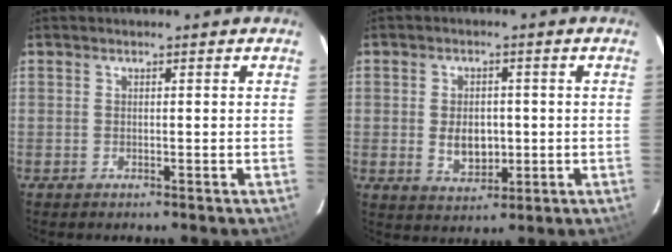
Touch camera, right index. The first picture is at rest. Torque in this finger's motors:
{"motor_torque": [0.19, -0.05, 0.32, 0.03]}